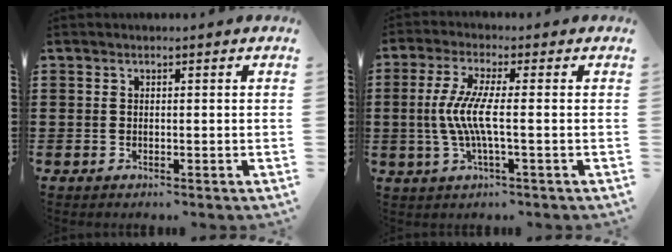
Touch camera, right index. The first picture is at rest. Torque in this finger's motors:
{"motor_torque": [1.44, 0.22, 0.66, 0.21]}